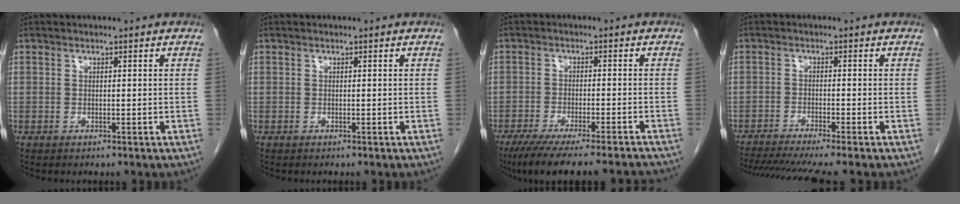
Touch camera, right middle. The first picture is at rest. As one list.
[{"total": 0.0}, {"total": 16.0, "force": [-14.2, 0.4, 7.4], "torque": [-0.094, -0.033, -0.202]}, {"total": 11.4, "force": [-9.9, -0.9, 5.7], "torque": [-0.070, -0.021, -0.152]}]